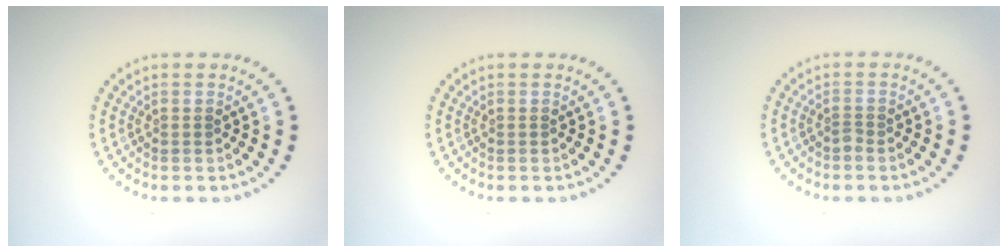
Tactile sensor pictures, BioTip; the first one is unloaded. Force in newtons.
{"total": 0.0}
{"total": 0.8, "press": 0.5, "slide": 0.6}